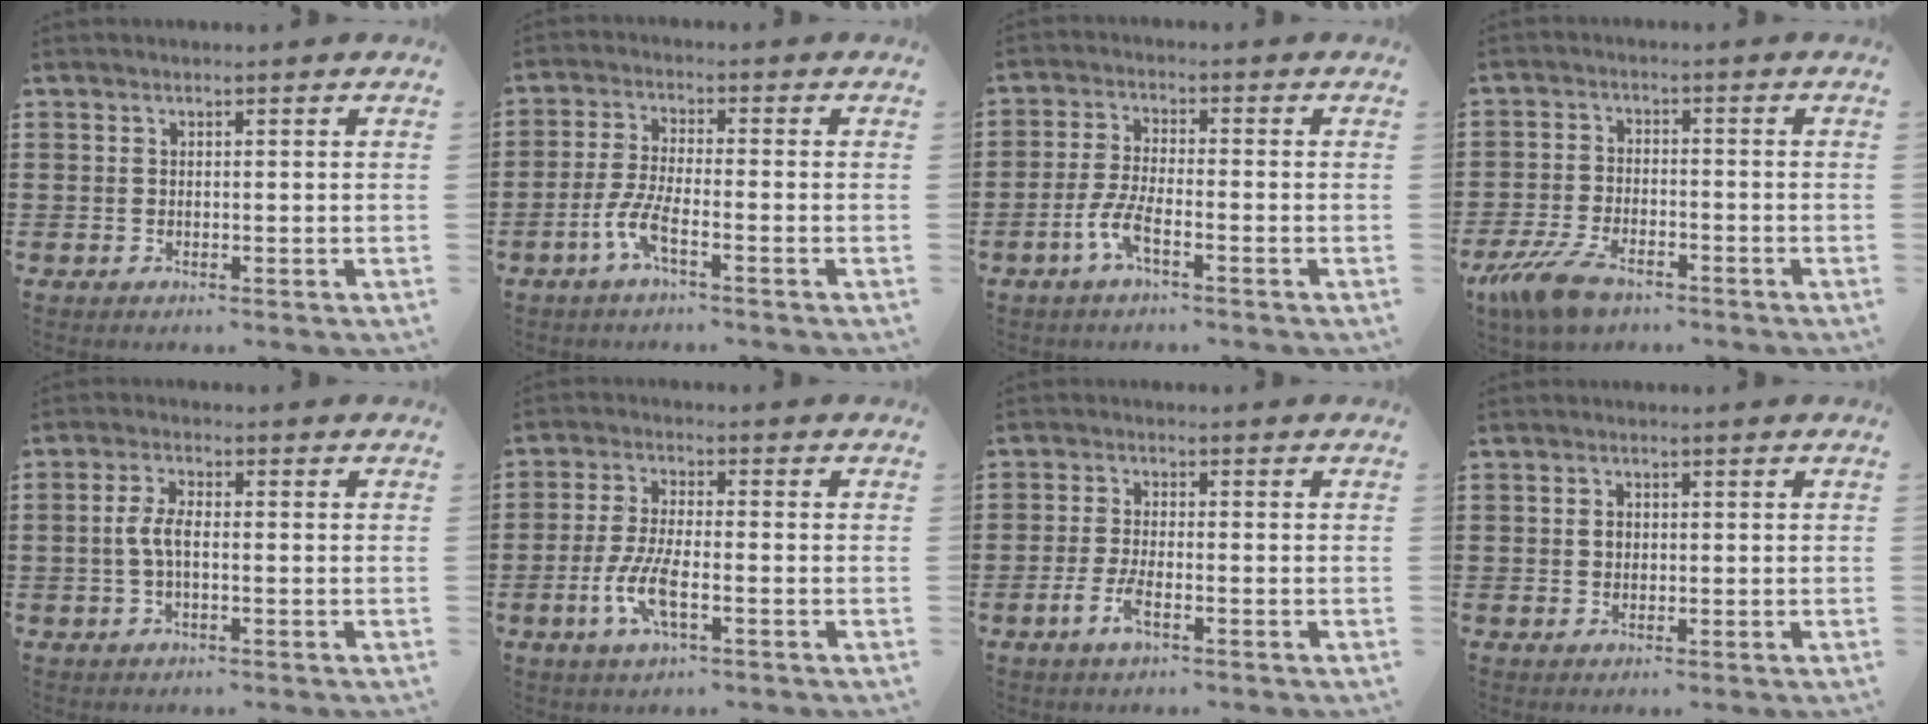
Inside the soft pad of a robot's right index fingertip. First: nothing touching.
{"total": 5.4, "force": [-2.9, 0.9, 4.4], "torque": [-0.115, -0.014, -0.063]}
{"total": 4.9, "force": [-2.6, 1.0, 4.0], "torque": [-0.100, -0.010, -0.056]}
{"total": 7.2, "force": [-5.1, 2.7, 4.4], "torque": [-0.110, -0.003, -0.099]}
{"total": 3.8, "force": [-0.5, 1.2, 3.5], "torque": [-0.087, -0.006, -0.017]}
{"total": 6.5, "force": [-2.5, 1.9, 5.7], "torque": [-0.135, -0.014, -0.052]}
{"total": 3.8, "force": [-1.9, 0.8, 3.2], "torque": [-0.081, -0.008, -0.043]}
{"total": 1.2, "force": [0.1, 0.9, 0.8], "torque": [-0.020, 0.003, 0.003]}